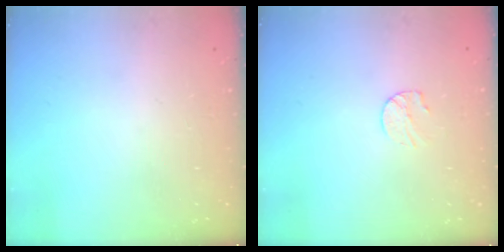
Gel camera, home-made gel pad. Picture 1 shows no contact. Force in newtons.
{"total": 6.5, "press": 6.4, "slide": 0.6}